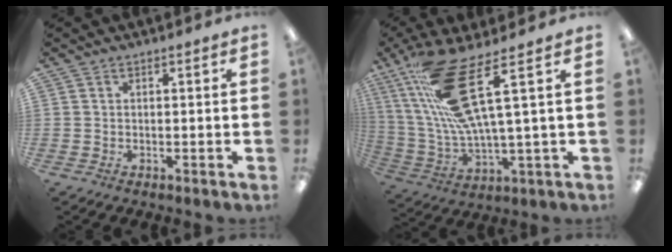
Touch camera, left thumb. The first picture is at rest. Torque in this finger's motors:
{"motor_torque": [0.60, 0.53, 1.77, -1.00, 0.28]}